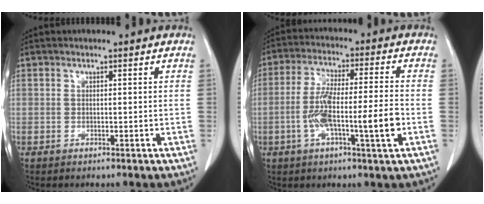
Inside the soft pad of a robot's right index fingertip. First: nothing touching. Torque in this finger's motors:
{"motor_torque": [1.42, -0.72, 0.65, 0.20]}